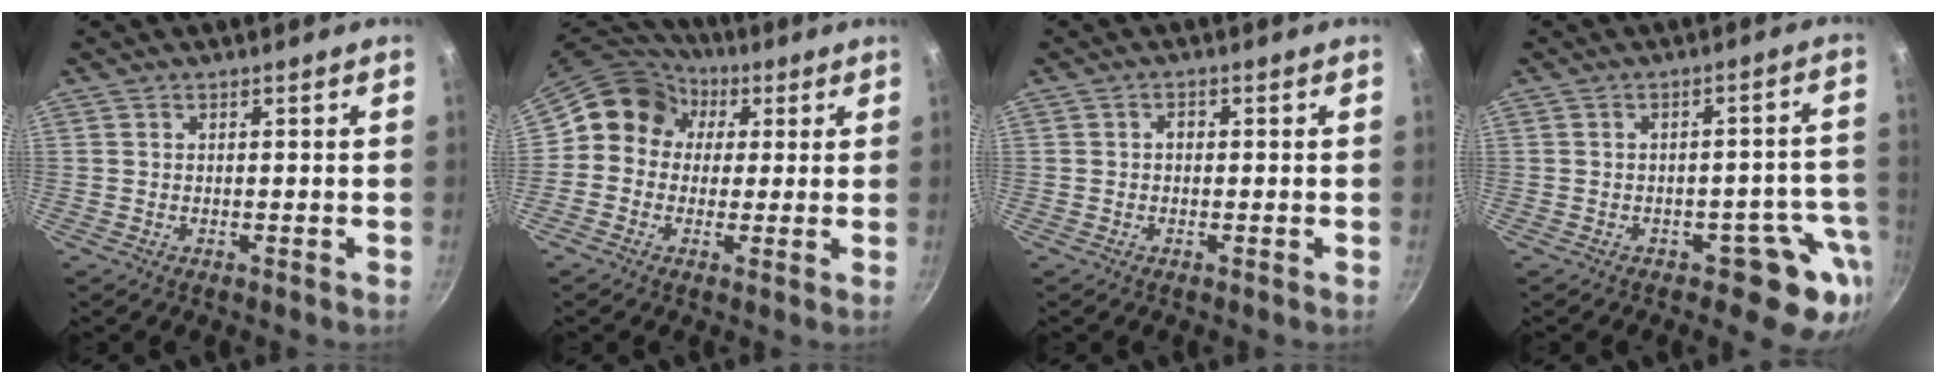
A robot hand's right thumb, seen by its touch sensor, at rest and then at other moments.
{"total": 11.2, "force": [2.2, 10.1, 4.3], "torque": [-0.047, 0.024, 0.012]}
{"total": 1.3, "force": [-0.1, 1.0, 0.8], "torque": [-0.011, 0.007, -0.004]}
{"total": 8.0, "force": [-4.2, 4.7, 4.9], "torque": [0.011, 0.045, -0.043]}